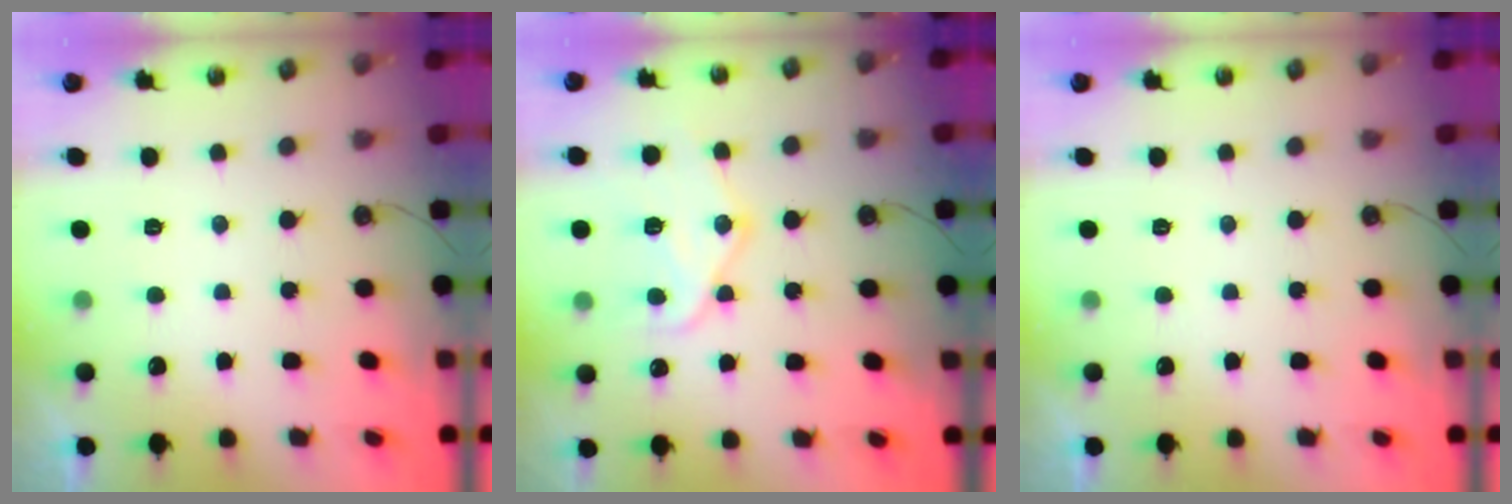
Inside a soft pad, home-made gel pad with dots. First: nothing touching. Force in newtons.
{"total": 16.0, "press": 15.9, "slide": 1.7}
{"total": 0.0}